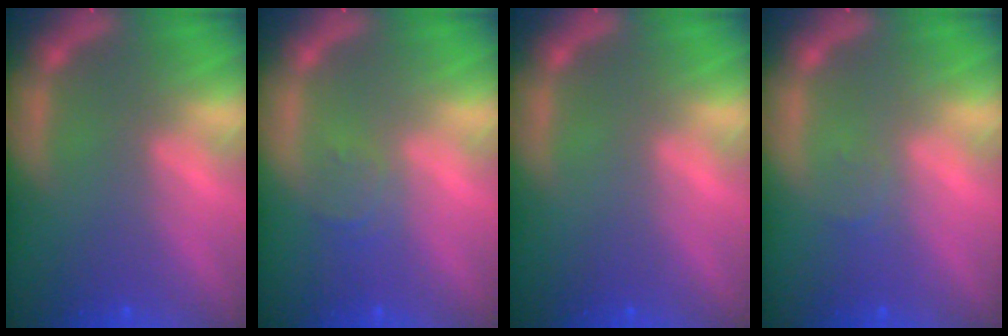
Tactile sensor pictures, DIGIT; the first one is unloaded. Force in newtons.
{"total": 1.9}
{"total": 0.0}
{"total": 1.0}